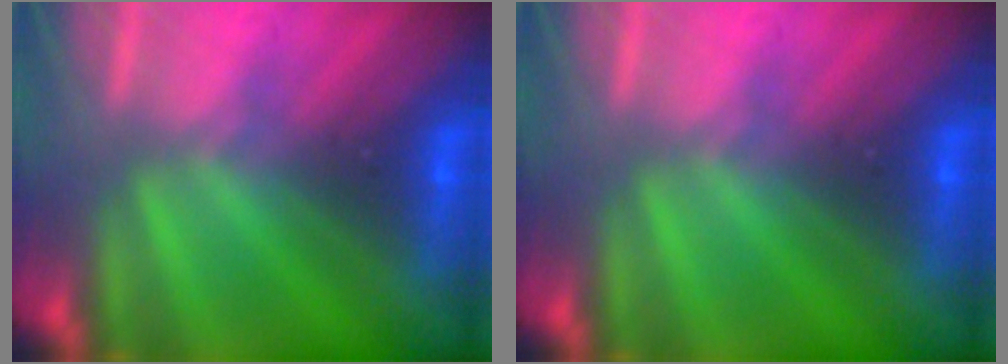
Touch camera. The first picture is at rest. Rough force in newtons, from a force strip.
{"total": 0.0}